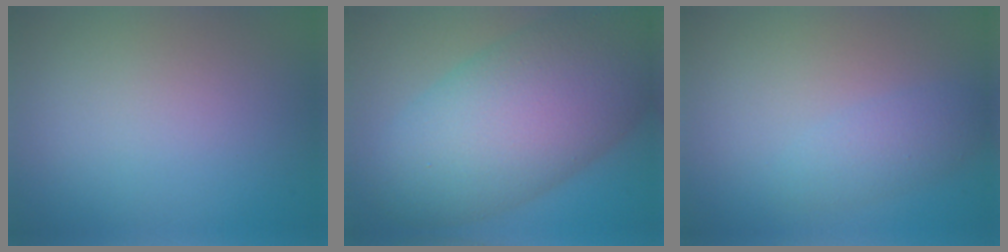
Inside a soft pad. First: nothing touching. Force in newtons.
{"total": 11.9, "press": 11.8, "slide": 0.4}
{"total": 2.0, "press": 2.0, "slide": 0.1}